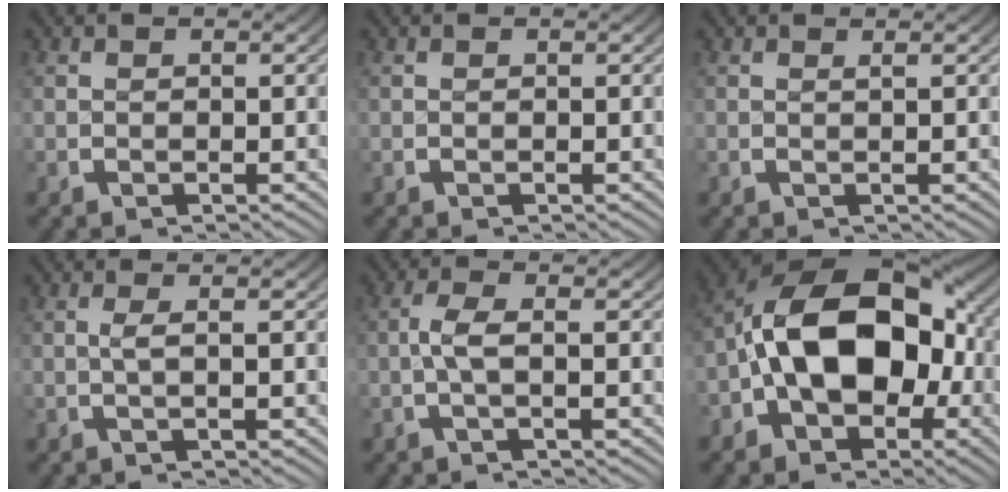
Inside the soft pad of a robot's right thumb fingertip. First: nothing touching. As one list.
[{"total": 0.0}, {"total": 0.6, "force": [0.5, -0.1, 0.3], "torque": [-0.003, 0.000, 0.009]}, {"total": 1.6, "force": [0.1, 0.2, 1.6], "torque": [-0.033, 0.000, 0.002]}, {"total": 2.6, "force": [-0.4, 0.8, 2.5], "torque": [-0.062, 0.000, -0.010]}, {"total": 15.5, "force": [-1.4, 10.5, 11.3], "torque": [-0.218, -0.040, -0.014]}]